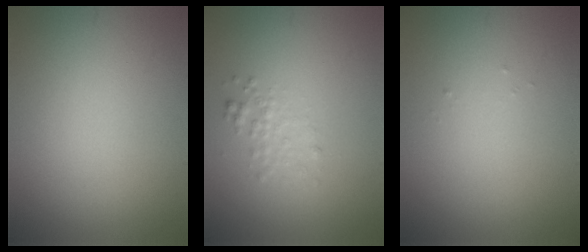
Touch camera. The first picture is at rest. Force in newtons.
{"total": 1.5, "press": 1.5, "slide": 0.0}
{"total": 0.0}